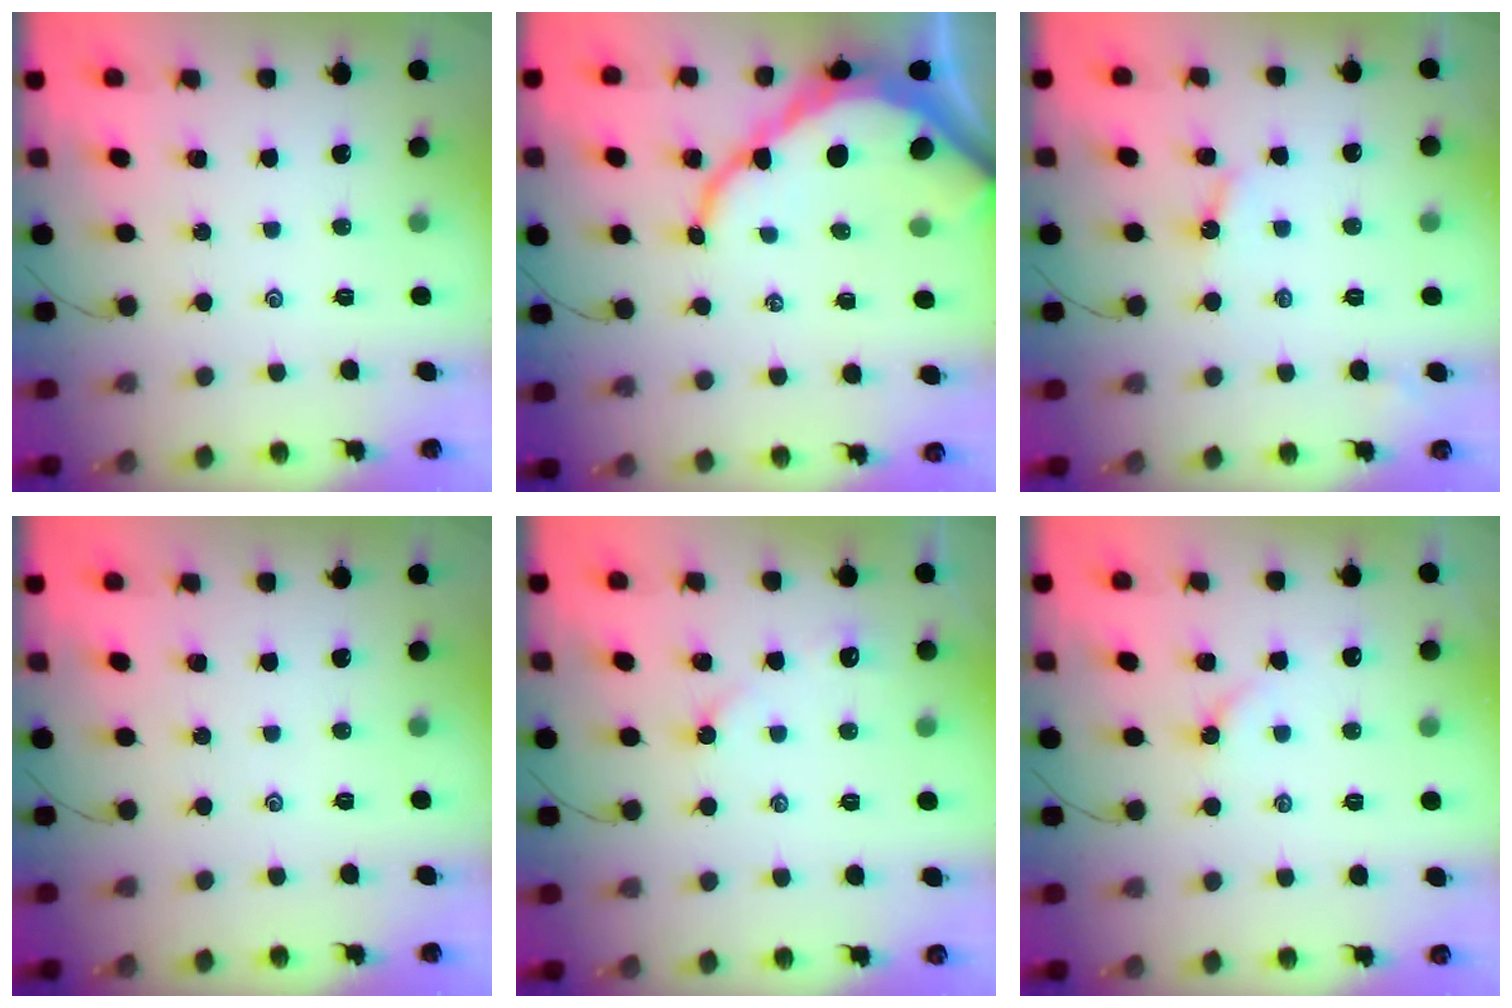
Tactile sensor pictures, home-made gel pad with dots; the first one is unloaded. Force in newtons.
{"total": 15.9, "press": 15.8, "slide": 1.6}
{"total": 3.4, "press": 3.4, "slide": 0.4}
{"total": 0.0}
{"total": 2.9, "press": 2.9, "slide": 0.5}
{"total": 3.6, "press": 3.5, "slide": 0.7}